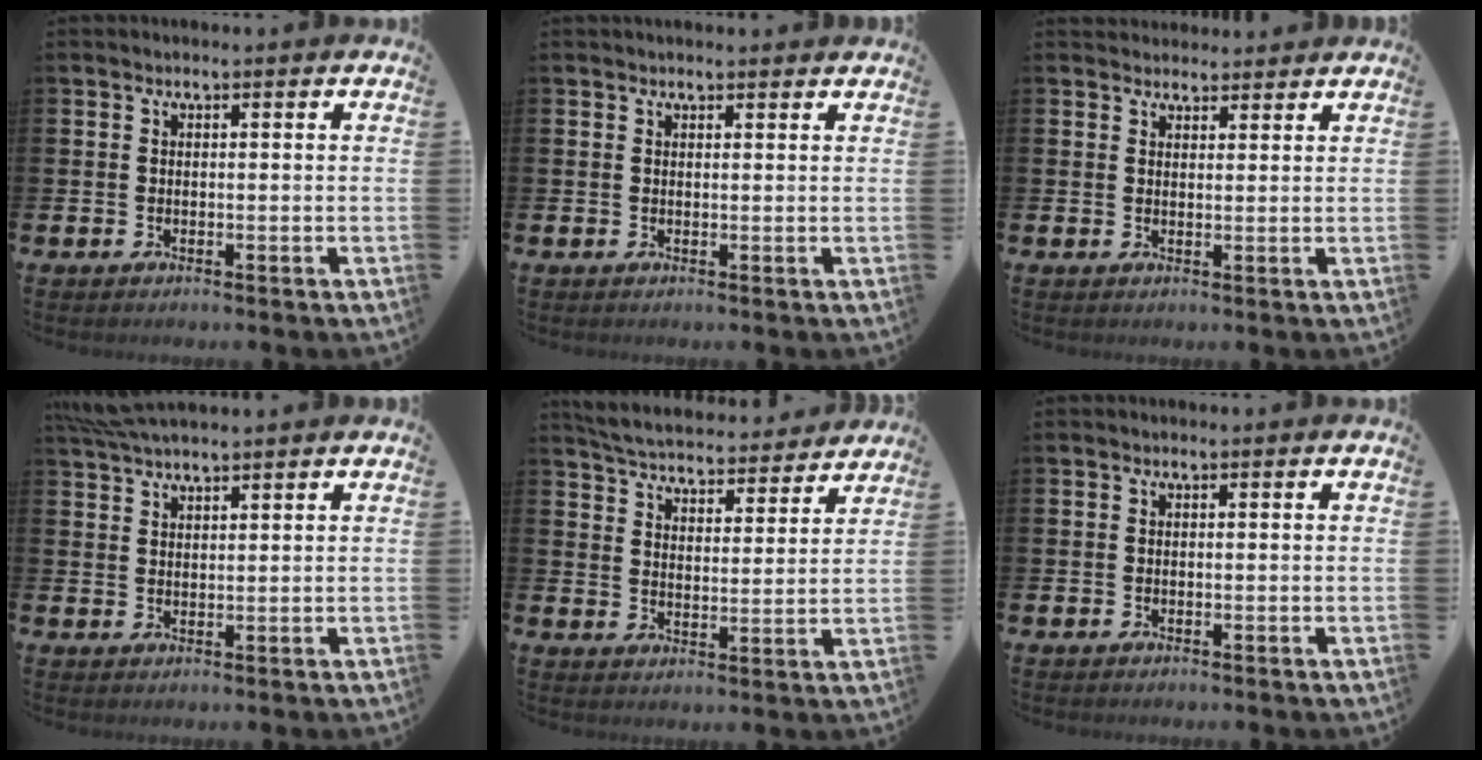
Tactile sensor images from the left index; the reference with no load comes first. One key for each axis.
{"total": 0.9, "fx": 0.9, "fy": 0.2, "fz": 0.1, "tx": 0.011, "ty": -0.002, "tz": 0.014}
{"total": 2.4, "fx": 2.3, "fy": 0.7, "fz": -0.2, "tx": 0.012, "ty": -0.011, "tz": 0.040}
{"total": 4.4, "fx": 4.1, "fy": 0.3, "fz": 1.5, "tx": -0.038, "ty": -0.010, "tz": 0.076}
{"total": 5.6, "fx": 5.5, "fy": 0.9, "fz": 0.5, "tx": -0.028, "ty": -0.043, "tz": 0.093}
{"total": 0.0}